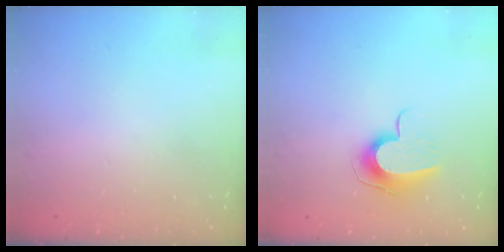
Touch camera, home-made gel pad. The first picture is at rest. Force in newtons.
{"total": 9.4, "press": 9.4, "slide": 0.2}